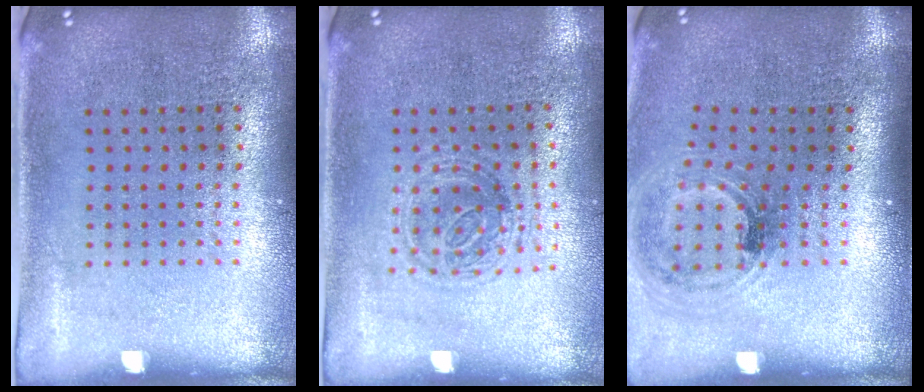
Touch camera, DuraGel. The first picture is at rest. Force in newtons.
{"total": 1.2, "press": 1.1, "slide": 0.5}
{"total": 1.1, "press": 1.1, "slide": 0.3}